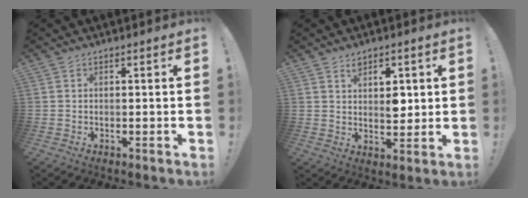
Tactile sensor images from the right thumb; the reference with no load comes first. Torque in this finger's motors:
{"motor_torque": [0.09, 0.01, 0.34, 0.53, 0.00]}